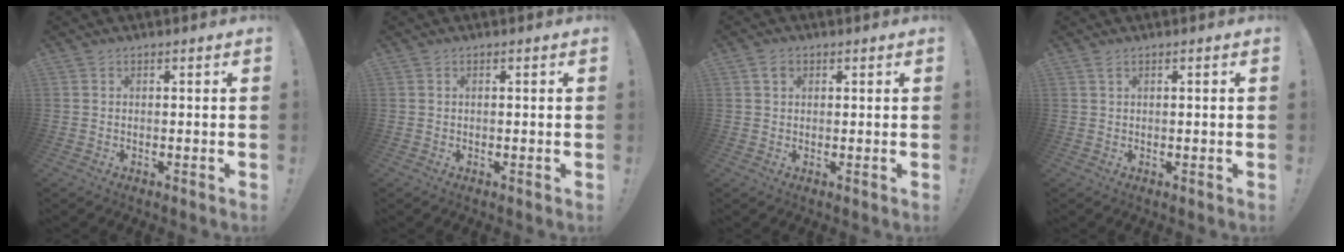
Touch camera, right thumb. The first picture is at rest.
{"total": 0.0}
{"total": 2.5, "force": [1.2, 1.8, 1.4], "torque": [-0.014, 0.001, 0.020]}
{"total": 1.2, "force": [0.6, -0.1, 1.0], "torque": [-0.019, -0.002, 0.010]}